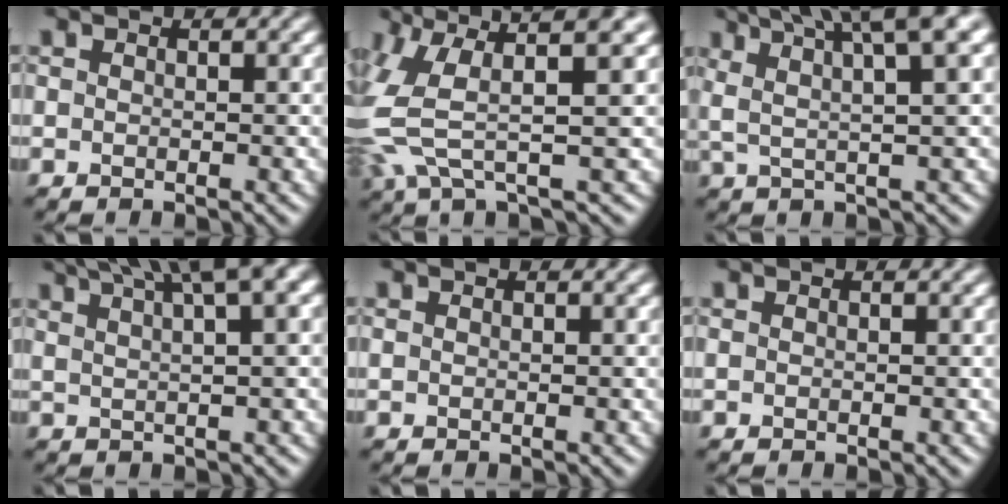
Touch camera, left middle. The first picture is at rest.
{"total": 6.4, "force": [0.4, 2.4, 6.0], "torque": [-0.148, -0.002, 0.001]}
{"total": 7.2, "force": [3.9, 1.3, 6.0], "torque": [-0.102, 0.023, 0.064]}
{"total": 7.5, "force": [4.8, 1.6, 5.5], "torque": [-0.065, 0.034, 0.062]}
{"total": 0.0}
{"total": 0.0}